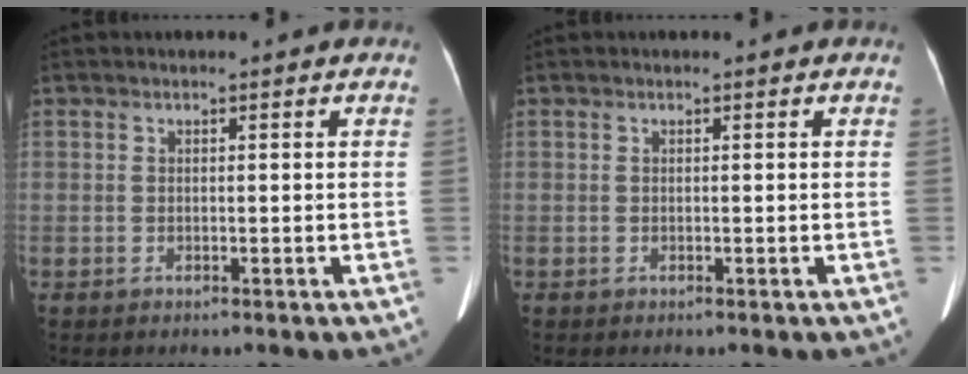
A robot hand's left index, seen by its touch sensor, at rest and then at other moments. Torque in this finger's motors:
{"motor_torque": [0.02, 0.04, -0.01, 0.00]}